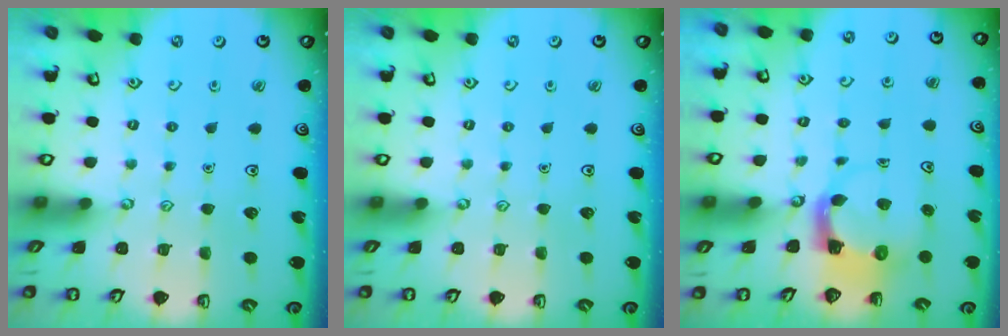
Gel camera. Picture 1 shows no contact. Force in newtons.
{"total": 0.0}
{"total": 4.8, "press": 4.7, "slide": 1.0}